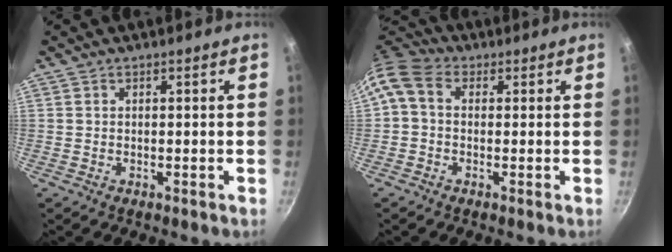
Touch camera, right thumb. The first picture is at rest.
{"total": 7.8, "force": [1.0, 5.9, 5.1], "torque": [-0.109, 0.024, 0.001]}